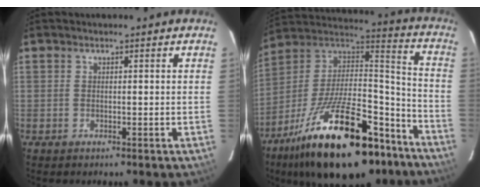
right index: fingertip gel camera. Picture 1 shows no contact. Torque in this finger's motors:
{"motor_torque": [1.68, -0.46, 1.05, 0.21]}